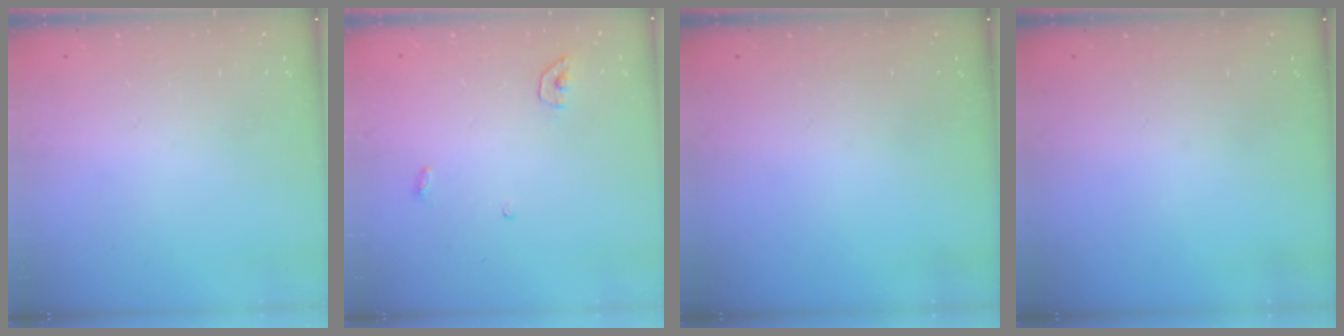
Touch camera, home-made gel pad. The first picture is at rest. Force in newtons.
{"total": 3.5, "press": 3.5, "slide": 0.3}
{"total": 0.0}
{"total": 0.0}